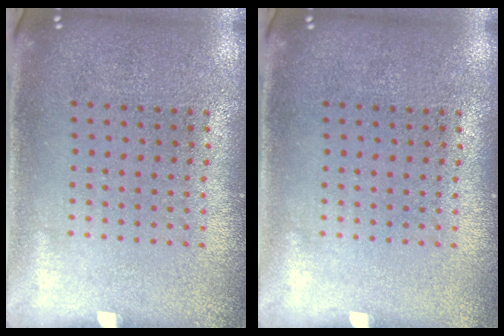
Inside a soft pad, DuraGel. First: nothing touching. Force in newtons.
{"total": 0.0}